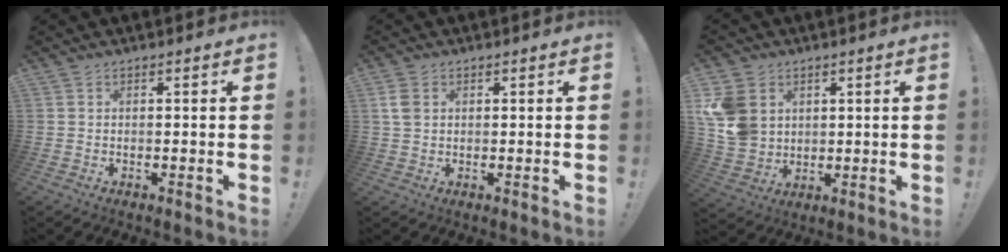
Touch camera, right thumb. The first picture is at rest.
{"total": 4.2, "force": [1.4, 2.9, 2.7], "torque": [-0.054, 0.002, 0.027]}
{"total": 12.1, "force": [3.7, 10.0, 5.6], "torque": [-0.120, -0.012, 0.079]}